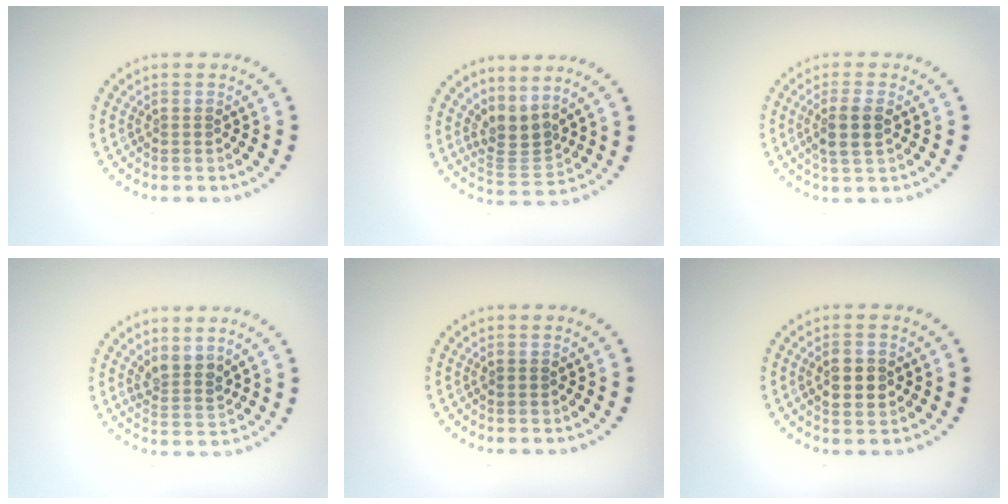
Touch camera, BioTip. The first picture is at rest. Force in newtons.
{"total": 2.8, "press": 1.9, "slide": 2.1}
{"total": 2.7, "press": 2.5, "slide": 0.9}
{"total": 2.4, "press": 1.9, "slide": 1.5}
{"total": 0.5, "press": 0.5, "slide": 0.2}
{"total": 2.9, "press": 2.9, "slide": 0.2}